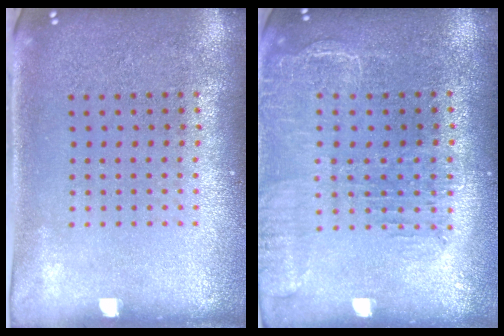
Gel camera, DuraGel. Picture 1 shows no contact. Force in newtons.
{"total": 1.6, "press": 1.5, "slide": 0.7}